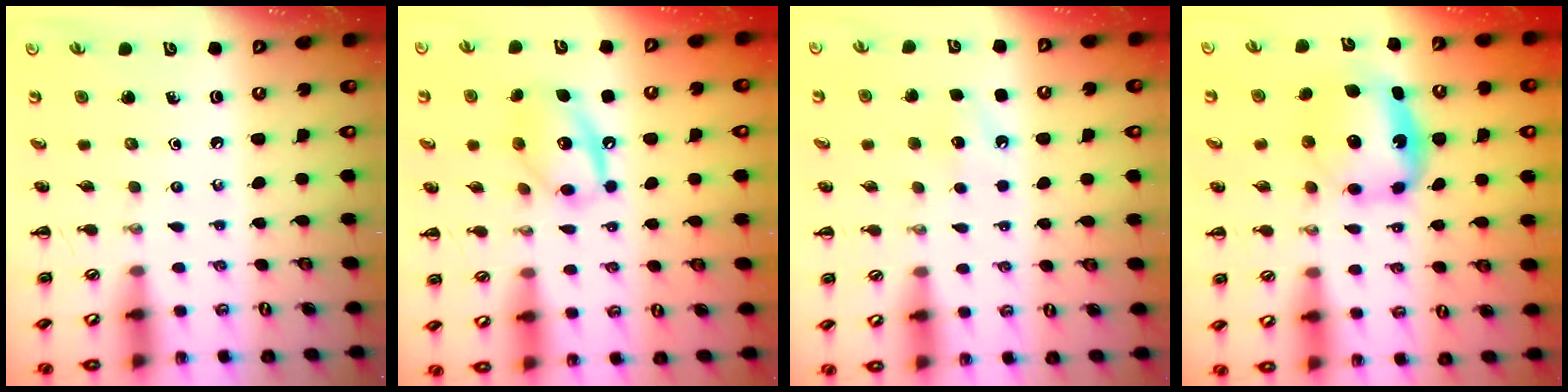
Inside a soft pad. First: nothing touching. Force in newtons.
{"total": 12.6, "press": 12.4, "slide": 1.9}
{"total": 6.2, "press": 6.0, "slide": 1.8}
{"total": 5.7, "press": 5.7, "slide": 1.0}